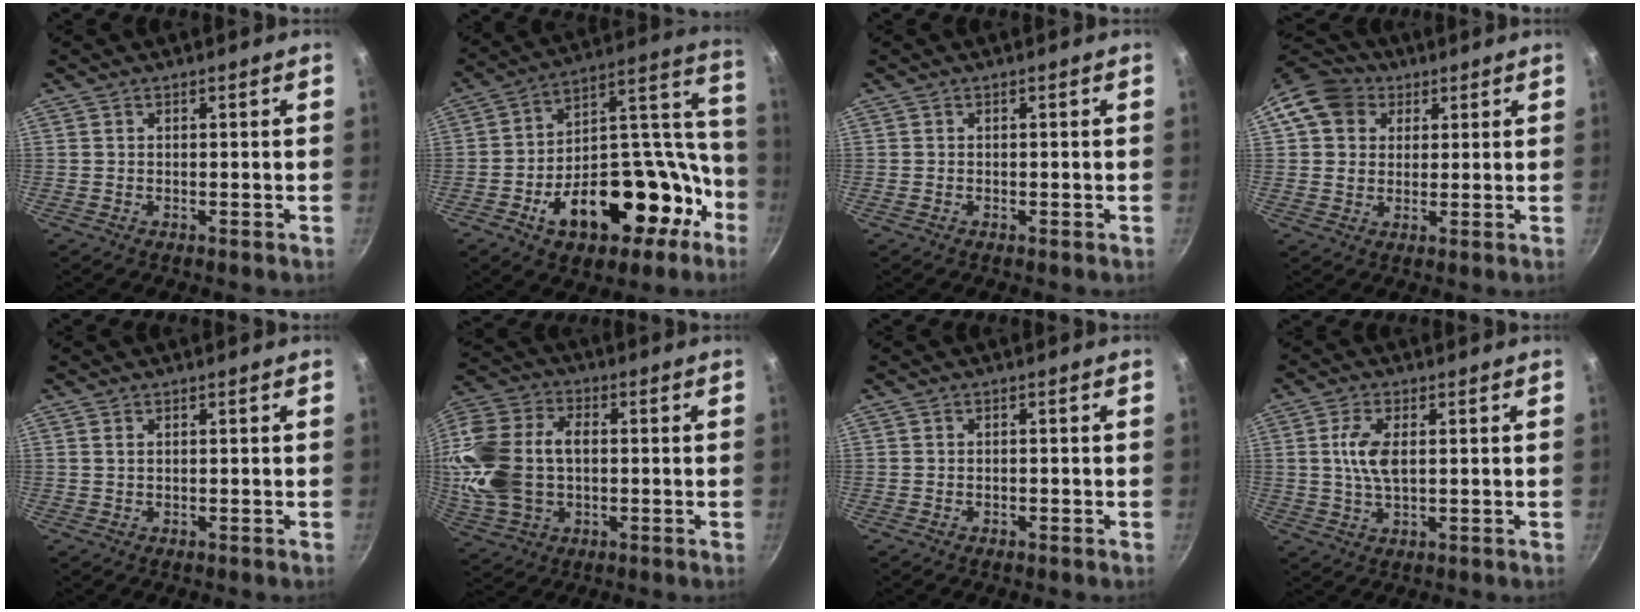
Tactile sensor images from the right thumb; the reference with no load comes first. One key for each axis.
{"total": 28.1, "fx": -11.6, "fy": 16.4, "fz": 19.6, "tx": -0.244, "ty": 0.099, "tz": -0.163}
{"total": 0.0}
{"total": 10.6, "fx": 3.8, "fy": 8.8, "fz": 4.5, "tx": -0.063, "ty": 0.013, "tz": 0.053}
{"total": 0.7, "fx": 0.3, "fy": 0.4, "fz": 0.5, "tx": -0.010, "ty": 0.001, "tz": 0.006}
{"total": 18.5, "fx": 0.1, "fy": 12.8, "fz": 13.3, "tx": -0.268, "ty": 0.026, "tz": 0.004}
{"total": 0.6, "fx": -0.4, "fy": 0.3, "fz": 0.3, "tx": -0.007, "ty": 0.004, "tz": -0.008}
{"total": 6.3, "fx": 1.0, "fy": 2.9, "fz": 5.5, "tx": -0.109, "ty": 0.001, "tz": 0.018}